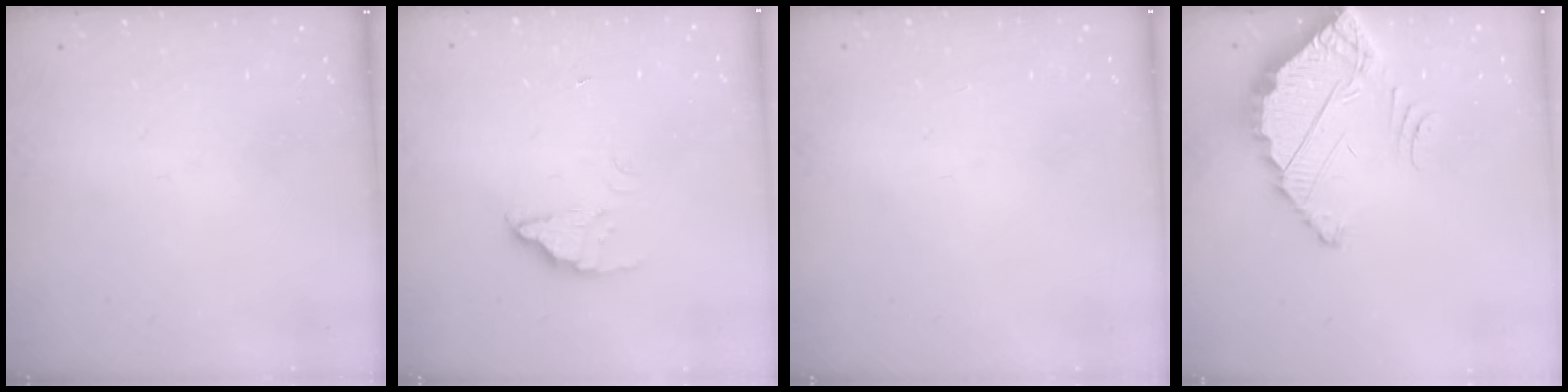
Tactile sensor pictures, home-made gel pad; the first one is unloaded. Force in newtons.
{"total": 2.2, "press": 2.2, "slide": 0.2}
{"total": 2.2, "press": 2.2, "slide": 0.1}
{"total": 4.0, "press": 4.0, "slide": 0.2}